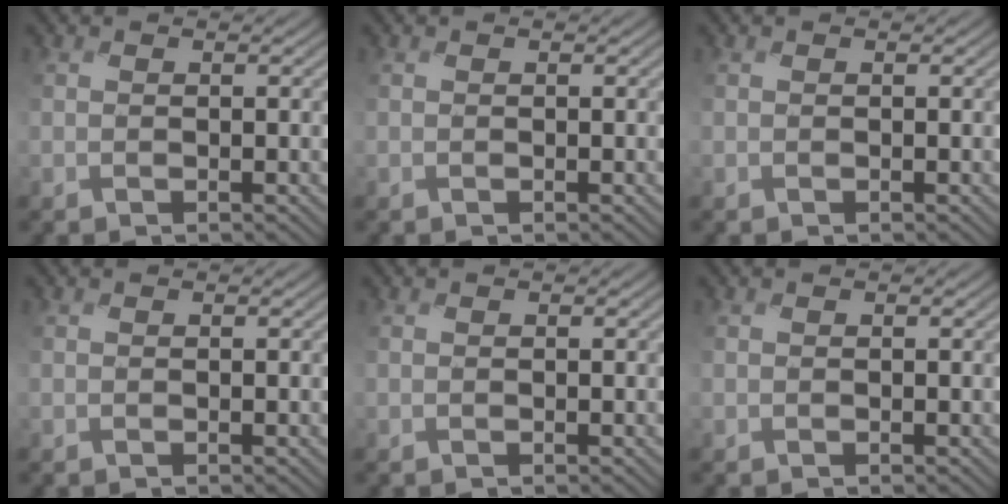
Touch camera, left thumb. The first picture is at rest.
{"total": 0.0}
{"total": 0.0}
{"total": 0.0}
{"total": 0.0}
{"total": 0.0}